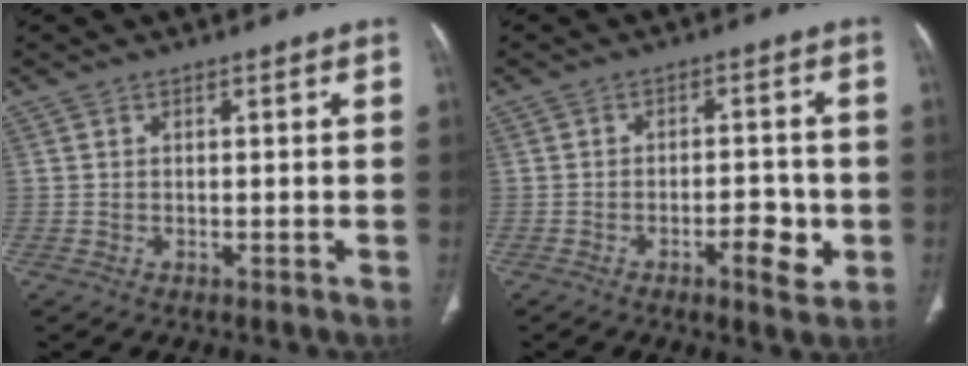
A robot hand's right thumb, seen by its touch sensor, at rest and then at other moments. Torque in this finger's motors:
{"motor_torque": [-0.29, 0.10, -0.08, -0.10, 0.04]}